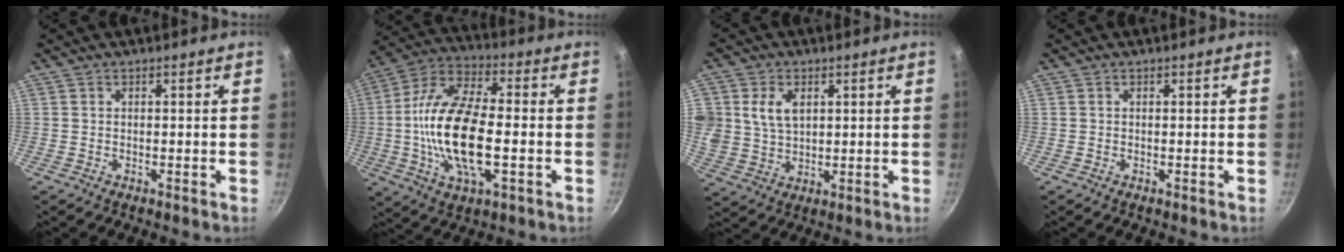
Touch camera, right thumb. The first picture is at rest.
{"total": 19.1, "force": [-2.1, 8.2, 17.2], "torque": [-0.326, 0.020, -0.053]}
{"total": 7.7, "force": [2.2, 5.7, 4.7], "torque": [-0.073, -0.011, 0.044]}
{"total": 0.0}